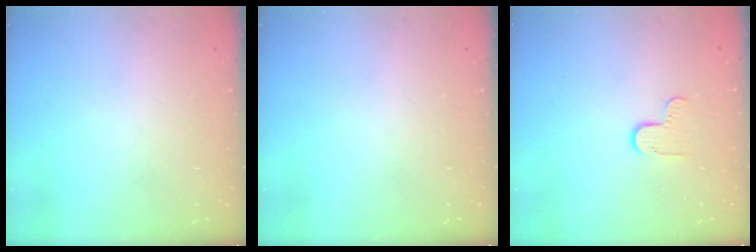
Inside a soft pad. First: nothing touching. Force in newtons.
{"total": 0.0}
{"total": 5.2, "press": 5.2, "slide": 0.5}